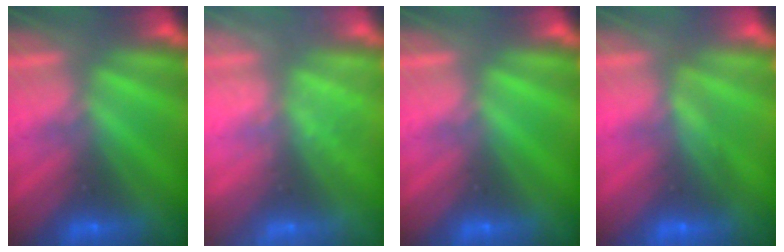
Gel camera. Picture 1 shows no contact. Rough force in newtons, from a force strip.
{"total": 2.4}
{"total": 0.0}
{"total": 1.7}